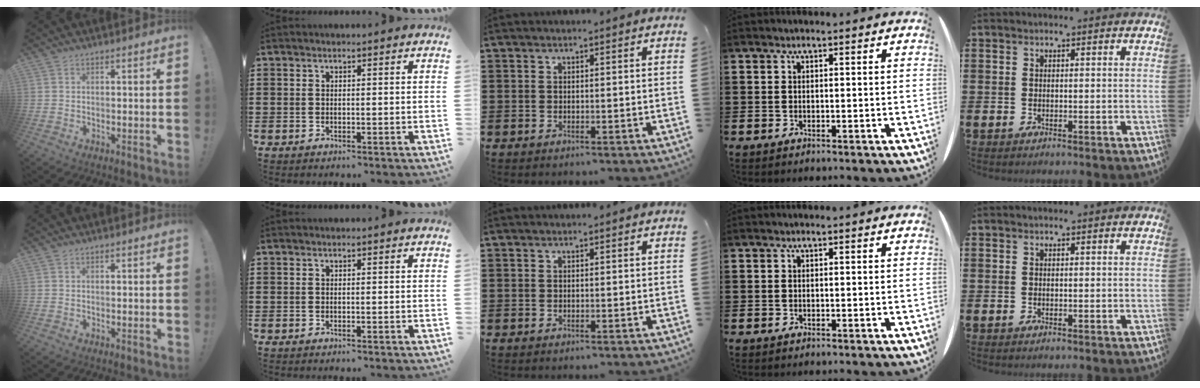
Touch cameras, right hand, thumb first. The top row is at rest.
{}